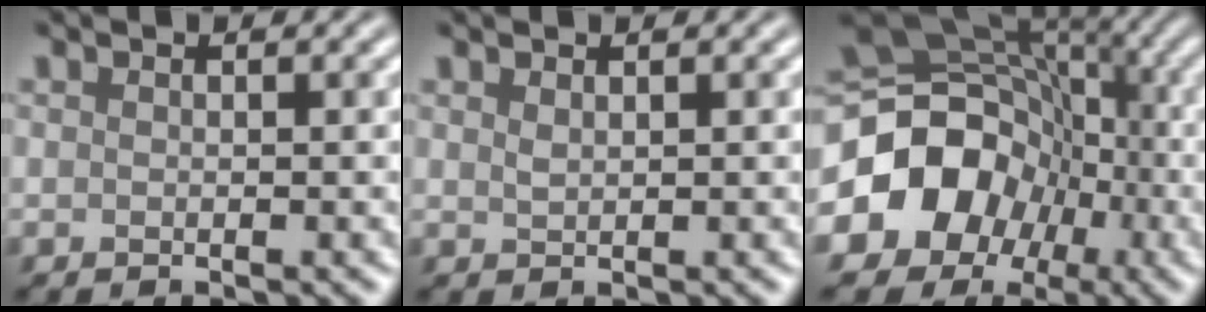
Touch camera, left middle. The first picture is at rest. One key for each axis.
{"total": 0.6, "fx": 0.4, "fy": 0.3, "fz": 0.3, "tx": -0.011, "ty": 0.002, "tz": 0.010}
{"total": 14.2, "fx": -3.2, "fy": 12.2, "fz": 6.4, "tx": -0.130, "ty": -0.007, "tz": -0.086}